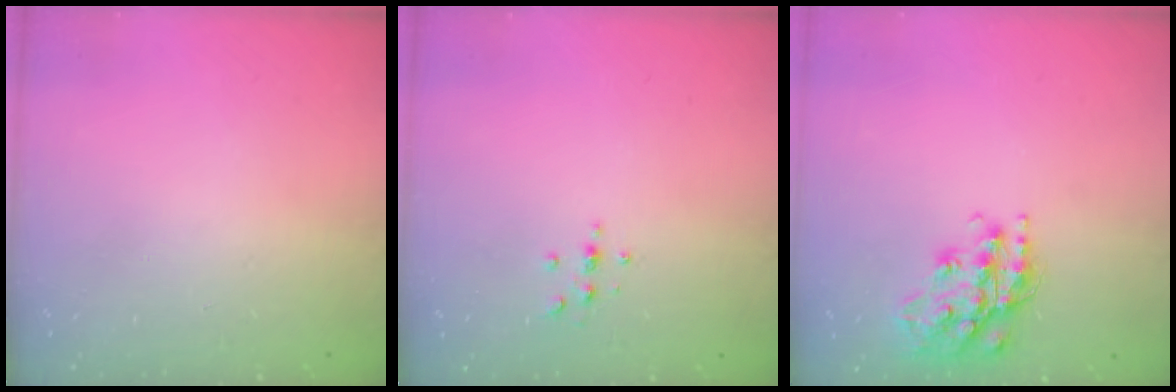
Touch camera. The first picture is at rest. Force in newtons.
{"total": 2.2, "press": 2.1, "slide": 0.2}
{"total": 16.9, "press": 16.9, "slide": 1.2}